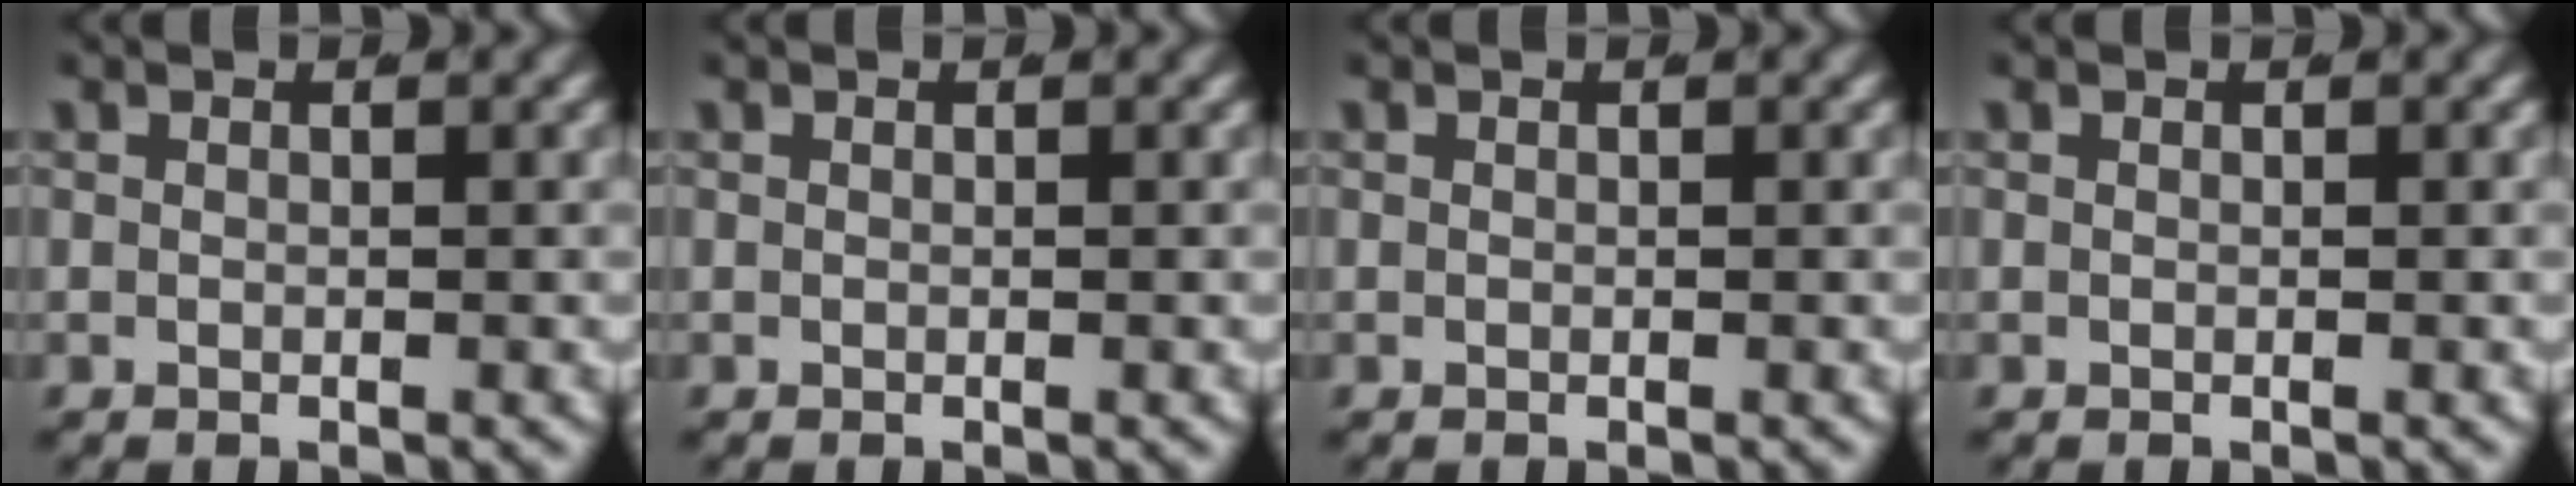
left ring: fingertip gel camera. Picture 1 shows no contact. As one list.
[{"total": 0.0}, {"total": 0.0}, {"total": 0.0}]